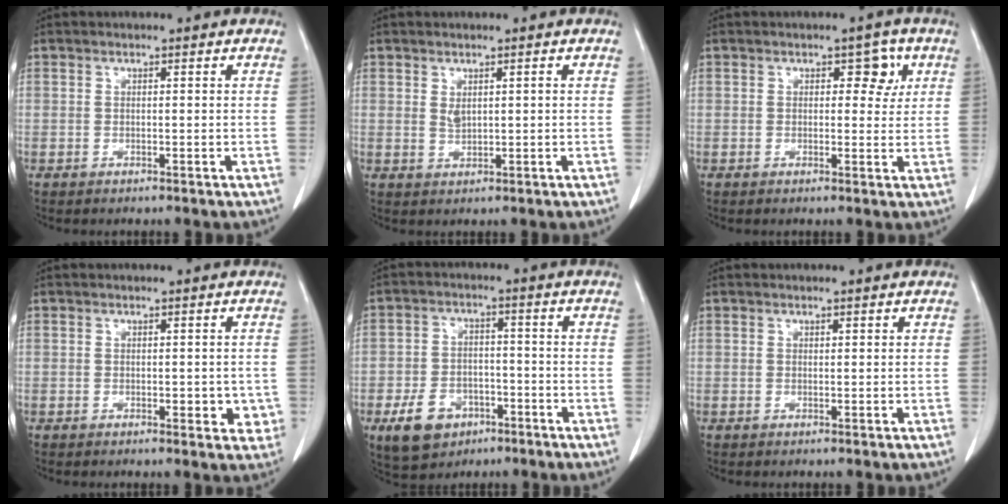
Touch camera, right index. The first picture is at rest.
{"total": 1.7, "force": [0.5, 0.7, 1.4], "torque": [-0.027, -0.001, 0.015]}
{"total": 3.6, "force": [1.3, 2.2, 2.5], "torque": [-0.021, 0.009, 0.015]}
{"total": 3.7, "force": [-0.9, 2.0, 3.0], "torque": [-0.019, -0.001, -0.008]}
{"total": 8.0, "force": [-4.0, 5.7, 3.9], "torque": [-0.080, 0.006, -0.059]}
{"total": 0.0}